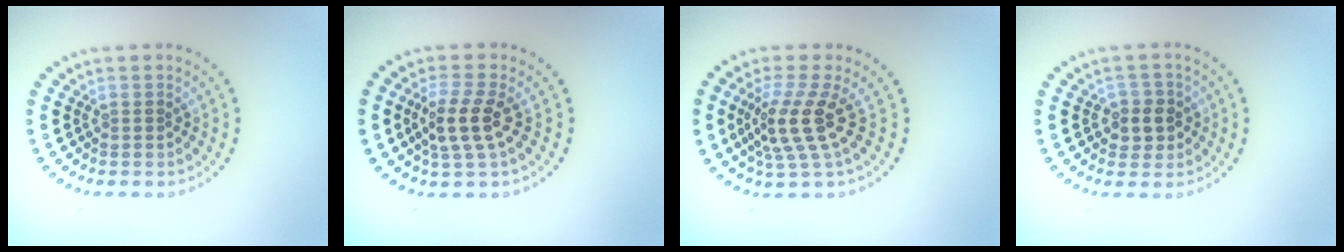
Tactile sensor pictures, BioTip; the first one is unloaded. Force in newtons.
{"total": 3.2, "press": 2.8, "slide": 1.5}
{"total": 4.0, "press": 3.0, "slide": 2.7}
{"total": 2.6, "press": 2.4, "slide": 0.9}